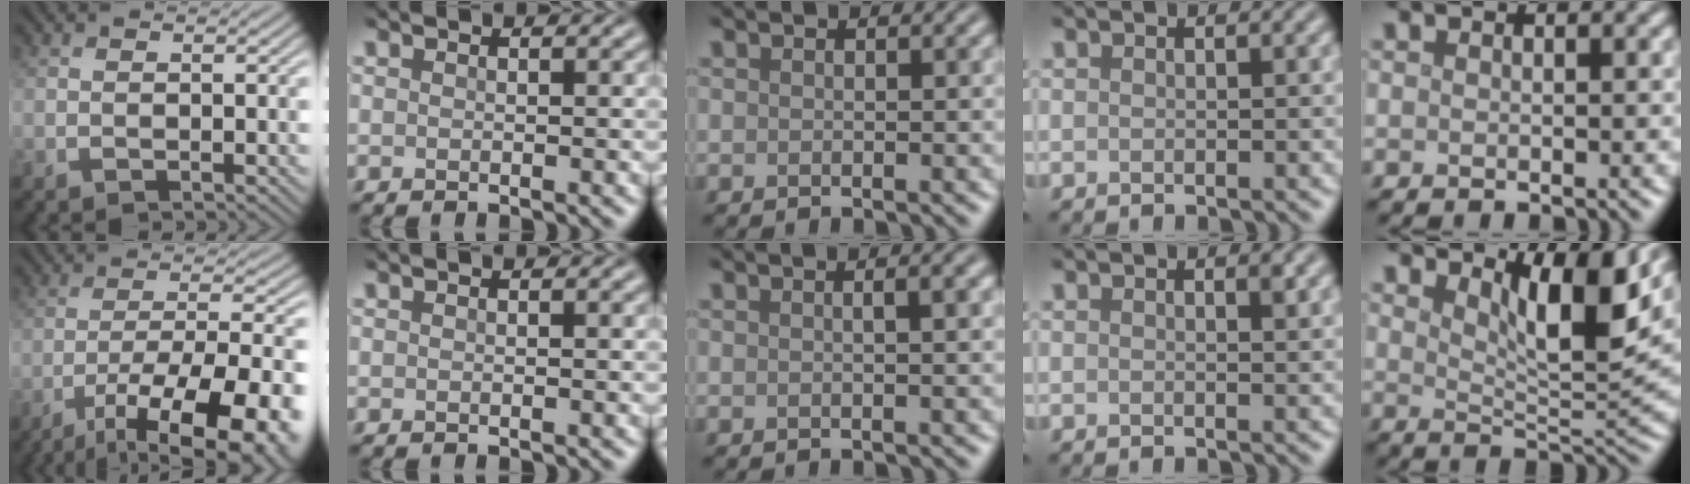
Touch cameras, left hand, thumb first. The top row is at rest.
{"thumb": {"total": 16.4, "force": [-10.1, 4.7, 12.1], "torque": [-0.180, -0.026, -0.138]}, "middle": {"total": 2.0, "force": [0.6, 0.6, 1.8], "torque": [-0.021, 0.002, -0.001]}, "ring": {"total": 0.6, "force": [0.4, 0.1, 0.5], "torque": [-0.005, -0.003, 0.007]}, "little": {"total": 6.6, "force": [3.7, 1.6, 5.3], "torque": [-0.076, -0.008, 0.060]}}